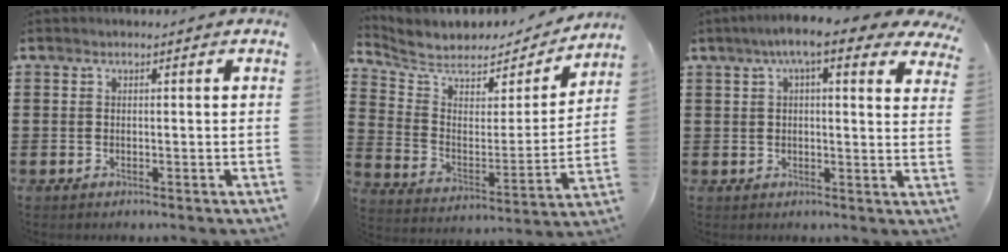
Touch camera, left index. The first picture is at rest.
{"total": 5.6, "force": [5.1, 2.1, 1.3], "torque": [-0.061, -0.043, 0.085]}
{"total": 7.8, "force": [5.4, 0.9, 5.6], "torque": [-0.105, -0.007, 0.089]}